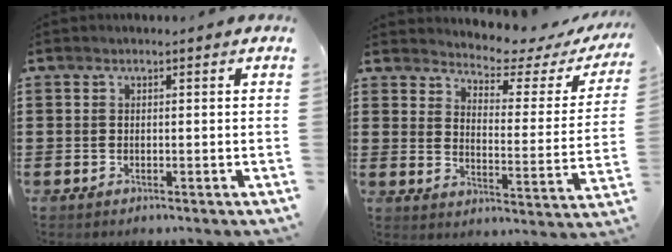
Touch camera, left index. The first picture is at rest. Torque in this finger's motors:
{"motor_torque": [2.14, 0.00, 0.44, 0.03]}